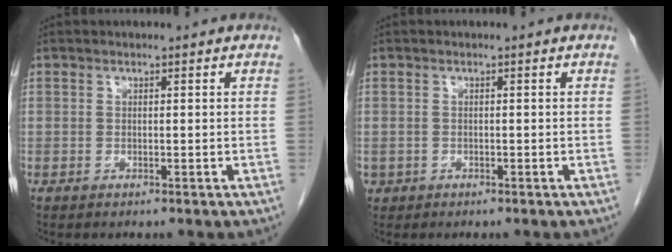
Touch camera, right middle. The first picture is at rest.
{"total": 0.9, "force": [-0.3, 0.8, 0.1], "torque": [-0.006, 0.004, -0.001]}